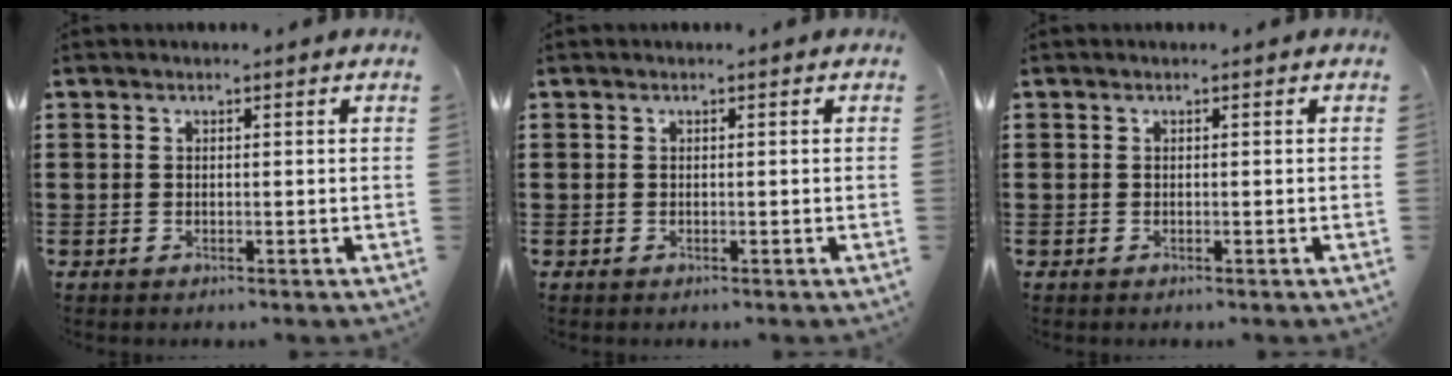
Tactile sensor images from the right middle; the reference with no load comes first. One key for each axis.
{"total": 0.0}
{"total": 0.0}